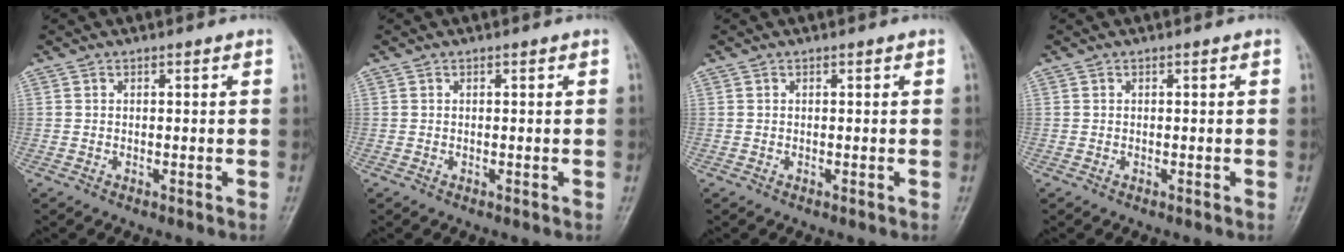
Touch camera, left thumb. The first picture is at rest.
{"total": 0.0}
{"total": 0.0}
{"total": 0.0}